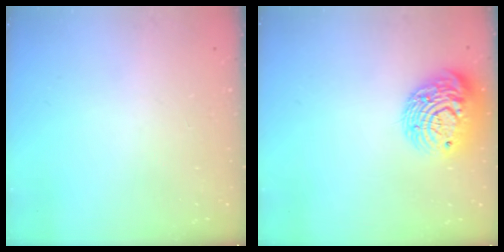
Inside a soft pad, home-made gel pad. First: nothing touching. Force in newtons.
{"total": 13.9, "press": 13.8, "slide": 0.9}